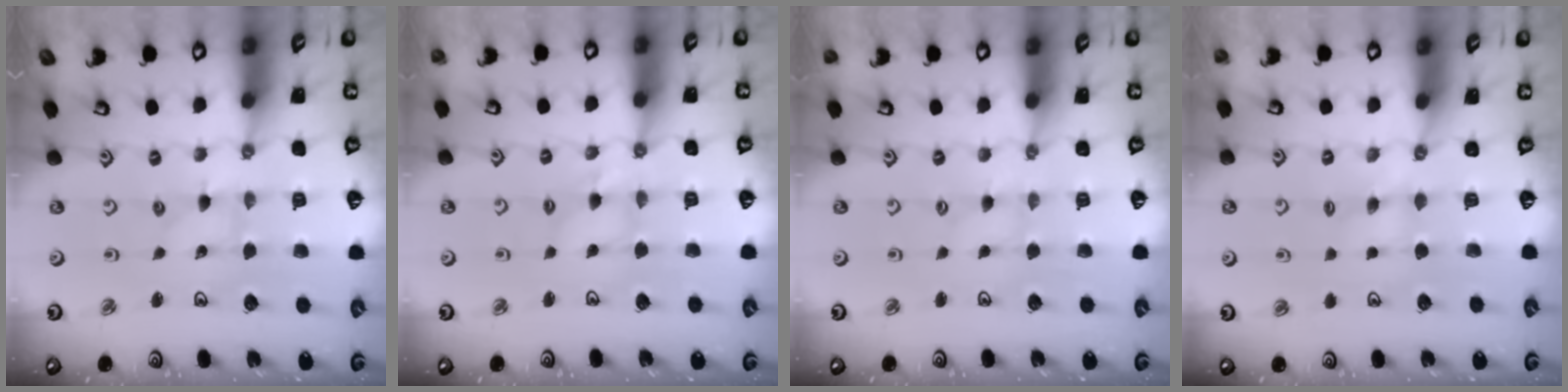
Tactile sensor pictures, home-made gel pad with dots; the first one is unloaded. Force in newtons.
{"total": 3.9, "press": 3.8, "slide": 0.3}
{"total": 0.0}
{"total": 2.8, "press": 2.8, "slide": 0.4}